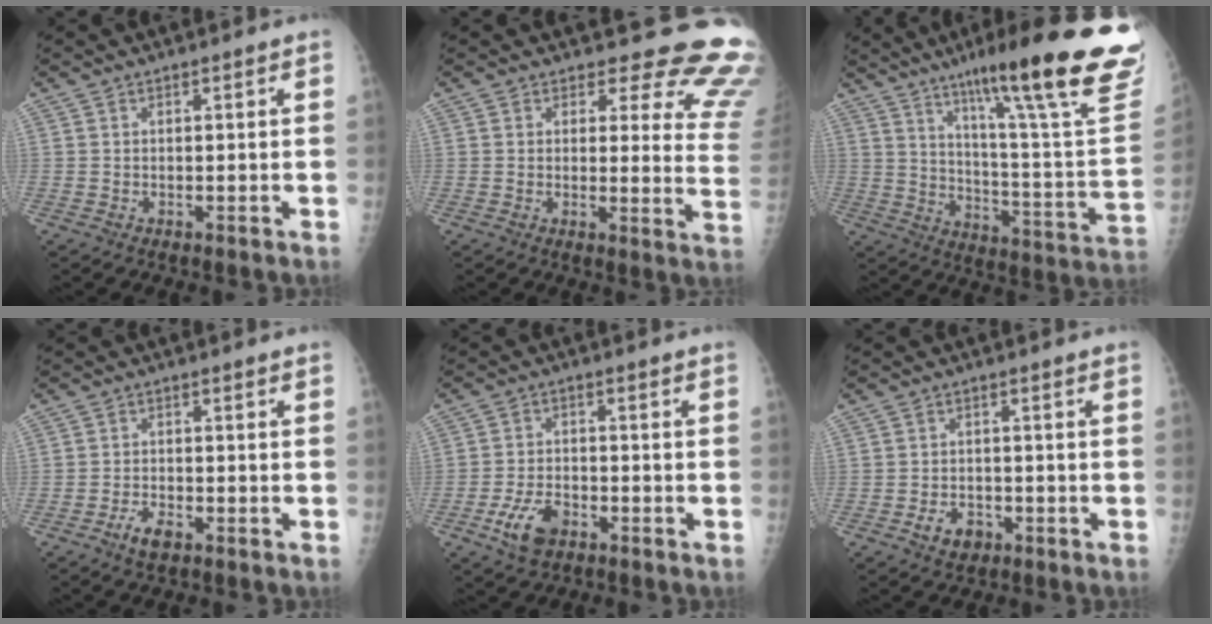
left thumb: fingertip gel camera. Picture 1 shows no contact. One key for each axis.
{"total": 15.2, "fx": 13.4, "fy": 5.7, "fz": 4.4, "tx": 0.006, "ty": -0.120, "tz": 0.114}
{"total": 30.4, "fx": 19.4, "fy": 3.6, "fz": 23.1, "tx": -0.285, "ty": -0.079, "tz": 0.279}
{"total": 3.6, "fx": -2.3, "fy": 1.7, "fz": 2.3, "tx": -0.043, "ty": 0.011, "tz": -0.040}
{"total": 6.9, "fx": -3.7, "fy": 4.0, "fz": 4.3, "tx": -0.081, "ty": 0.016, "tz": -0.065}
{"total": 4.2, "fx": -2.1, "fy": 3.0, "fz": 2.1, "tx": -0.026, "ty": 0.013, "tz": -0.030}